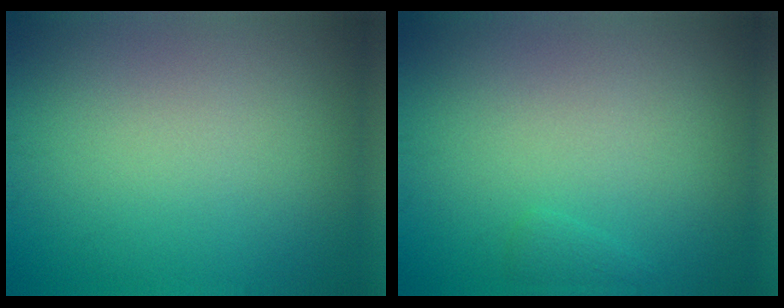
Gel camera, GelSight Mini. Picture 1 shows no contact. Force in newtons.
{"total": 0.7, "press": 0.7, "slide": 0.1}